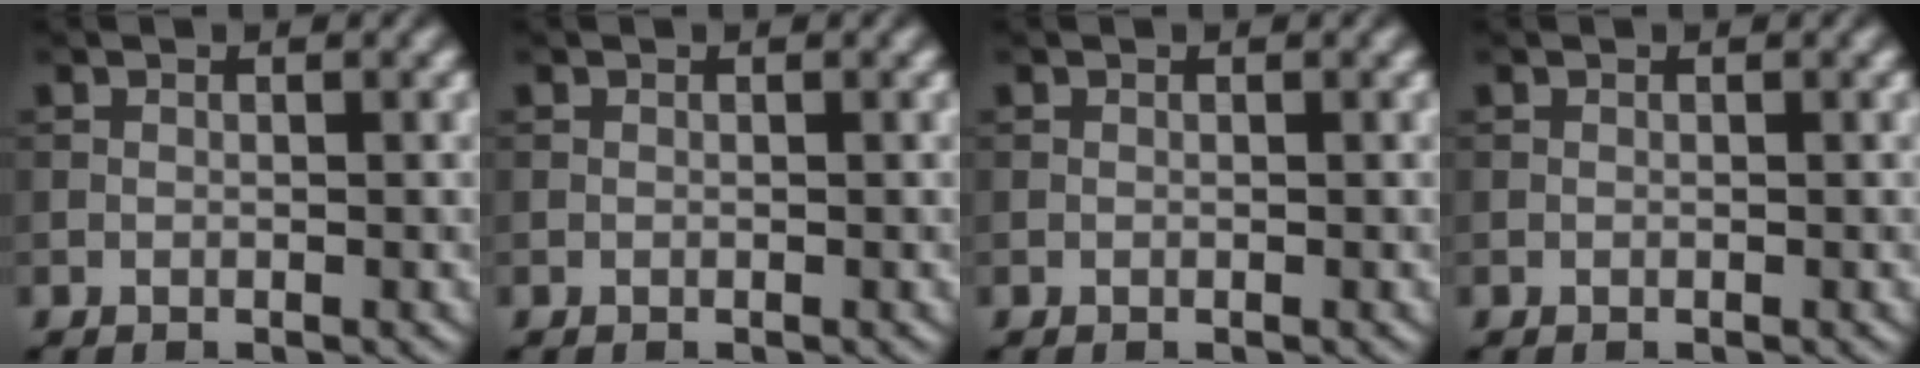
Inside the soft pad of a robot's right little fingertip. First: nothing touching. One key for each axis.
{"total": 0.0}
{"total": 0.0}
{"total": 0.0}